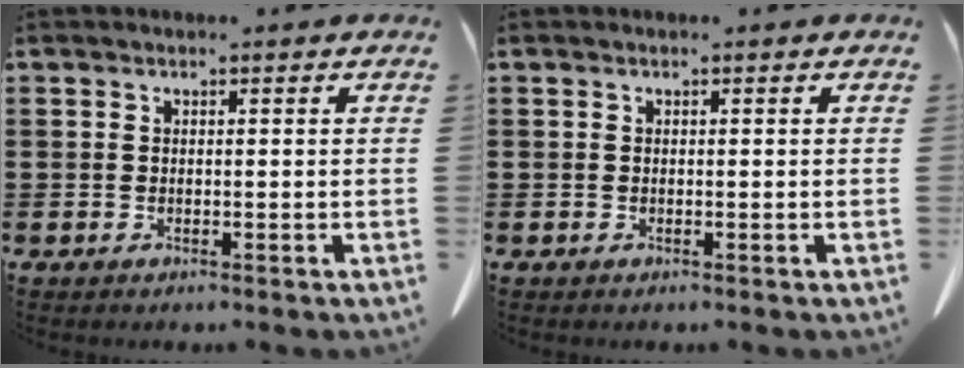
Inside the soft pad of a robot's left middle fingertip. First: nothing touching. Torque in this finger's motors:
{"motor_torque": [-0.07, 0.07, 0.00, 0.00]}